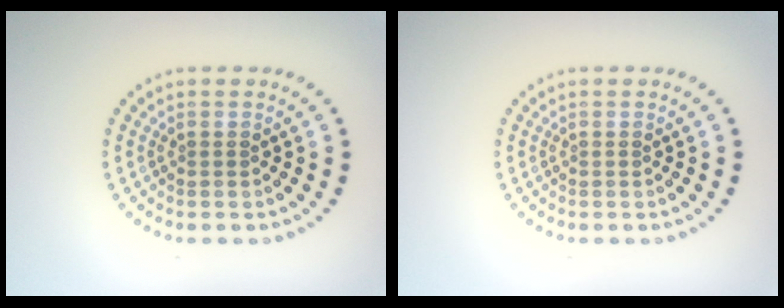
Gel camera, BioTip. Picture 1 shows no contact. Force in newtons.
{"total": 0.0}